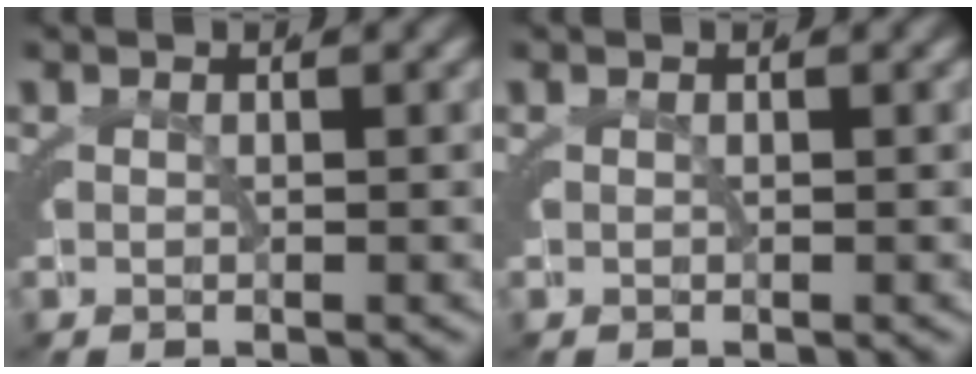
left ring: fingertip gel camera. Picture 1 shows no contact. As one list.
[{"total": 0.0}]